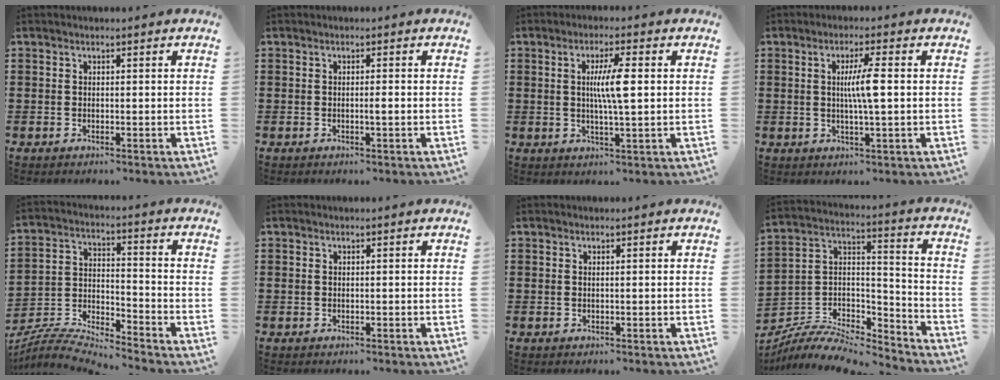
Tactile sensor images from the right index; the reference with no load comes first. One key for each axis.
{"total": 1.4, "fx": -0.2, "fy": 0.0, "fz": 1.4, "tx": -0.022, "ty": -0.003, "tz": -0.004}
{"total": 5.9, "fx": 0.7, "fy": 0.6, "fz": 5.8, "tx": -0.108, "ty": -0.002, "tz": 0.008}
{"total": 5.2, "fx": 0.5, "fy": 0.2, "fz": 5.1, "tx": -0.094, "ty": -0.003, "tz": 0.004}
{"total": 5.8, "fx": -5.7, "fy": 0.3, "fz": 1.2, "tx": -0.038, "ty": -0.010, "tz": -0.117}
{"total": 0.0}
{"total": 0.0}
{"total": 8.4, "fx": -7.4, "fy": 2.6, "fz": 3.1, "tx": -0.056, "ty": 0.013, "tz": -0.145}